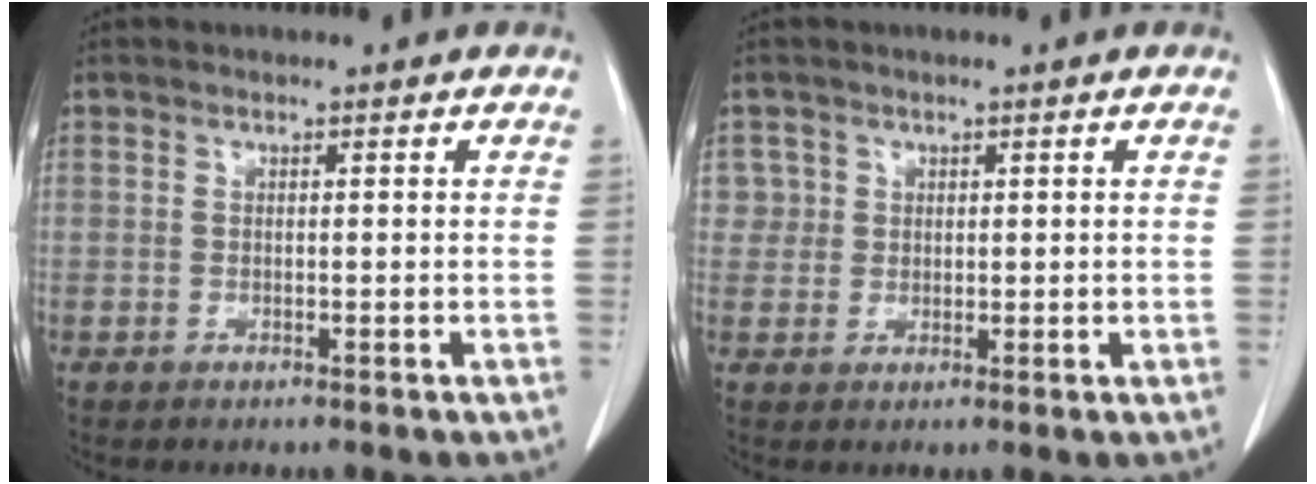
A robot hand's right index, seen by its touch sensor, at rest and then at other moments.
{"total": 2.4, "force": [1.0, 2.2, -0.2], "torque": [0.021, 0.000, 0.011]}